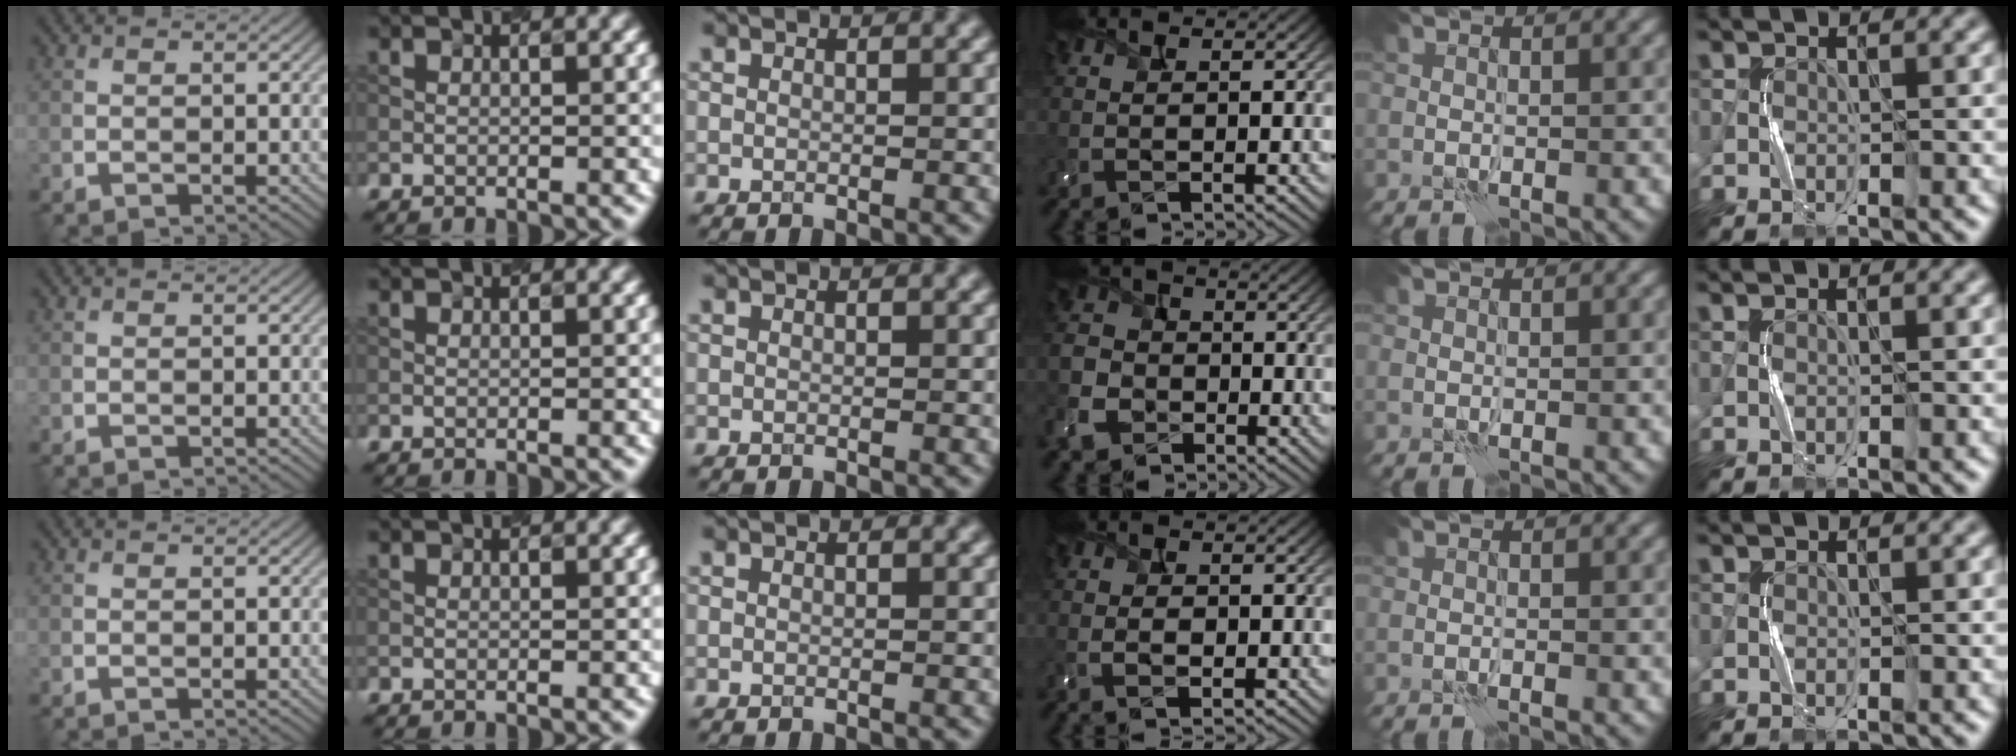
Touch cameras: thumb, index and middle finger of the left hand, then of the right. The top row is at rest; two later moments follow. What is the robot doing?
{"motion": "squeeze", "object": "bubble wrap"}